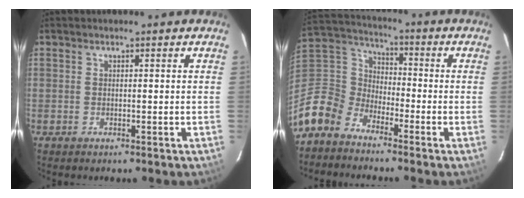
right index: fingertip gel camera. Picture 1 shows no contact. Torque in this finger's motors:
{"motor_torque": [0.05, -0.51, -0.14, -0.21]}